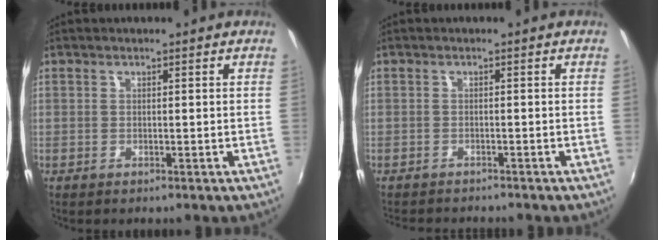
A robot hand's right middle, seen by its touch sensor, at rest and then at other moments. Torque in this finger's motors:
{"motor_torque": [0.12, -0.21, 0.00, 0.00]}